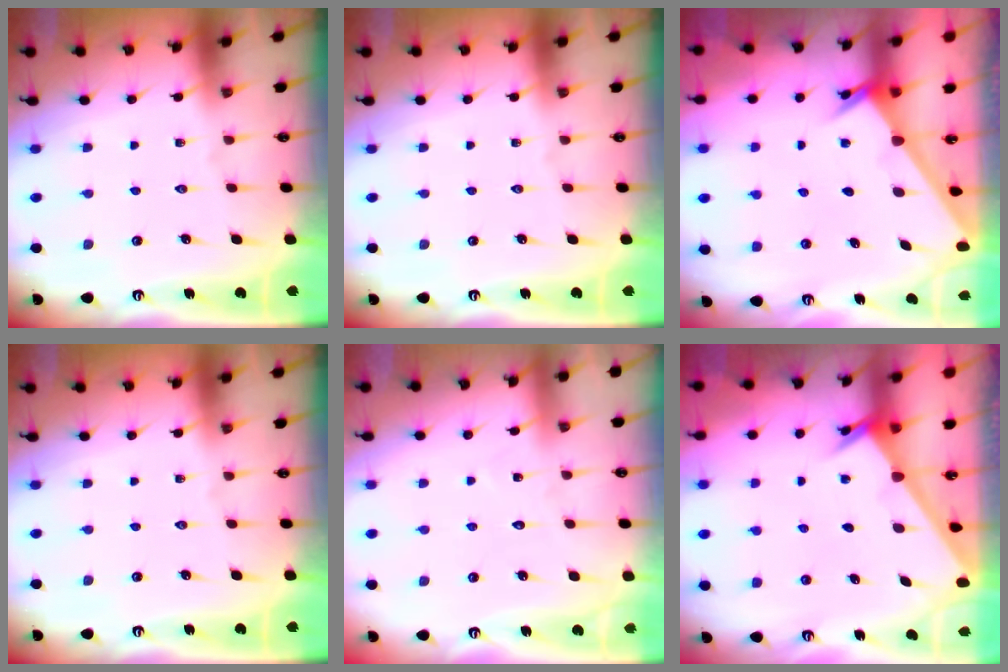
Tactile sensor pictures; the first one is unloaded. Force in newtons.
{"total": 0.0}
{"total": 2.4, "press": 2.4, "slide": 0.2}
{"total": 0.0}
{"total": 5.3, "press": 5.2, "slide": 0.4}
{"total": 2.5, "press": 2.5, "slide": 0.2}